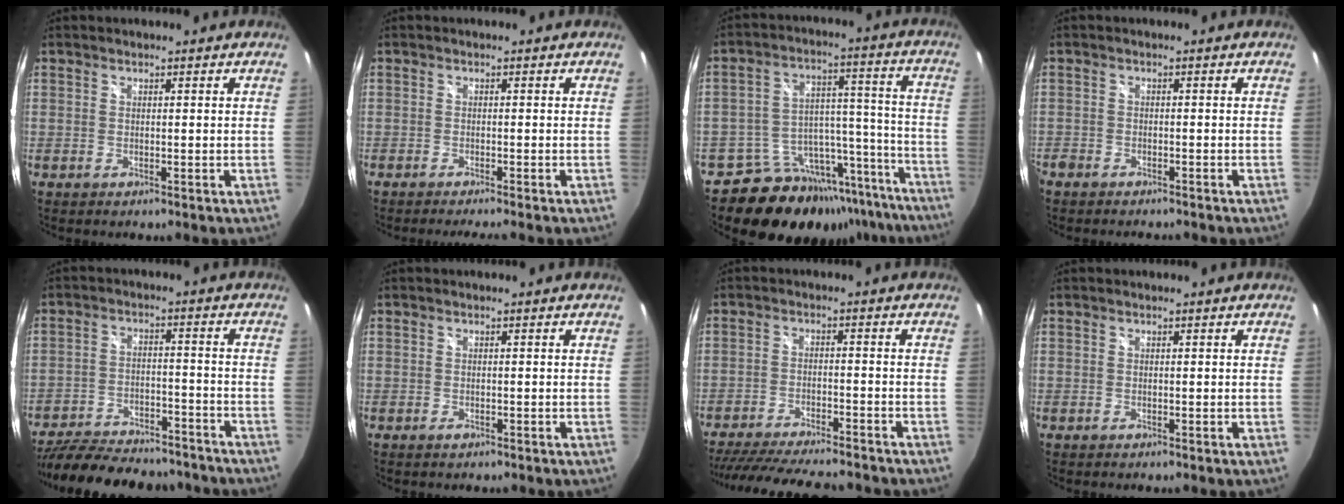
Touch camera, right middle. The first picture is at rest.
{"total": 3.1, "force": [-2.8, -0.5, 1.3], "torque": [-0.030, -0.013, -0.046]}
{"total": 21.5, "force": [-18.1, 10.1, 5.5], "torque": [-0.089, 0.067, -0.235]}
{"total": 3.8, "force": [-3.4, 1.6, 0.9], "torque": [-0.035, -0.013, -0.058]}
{"total": 23.5, "force": [-20.0, 7.4, 9.9], "torque": [-0.203, -0.008, -0.275]}
{"total": 0.6, "force": [-0.4, 0.4, 0.3], "torque": [-0.003, -0.001, -0.007]}
{"total": 18.8, "force": [-16.2, 3.8, 8.7], "torque": [-0.171, -0.023, -0.244]}
{"total": 0.0}